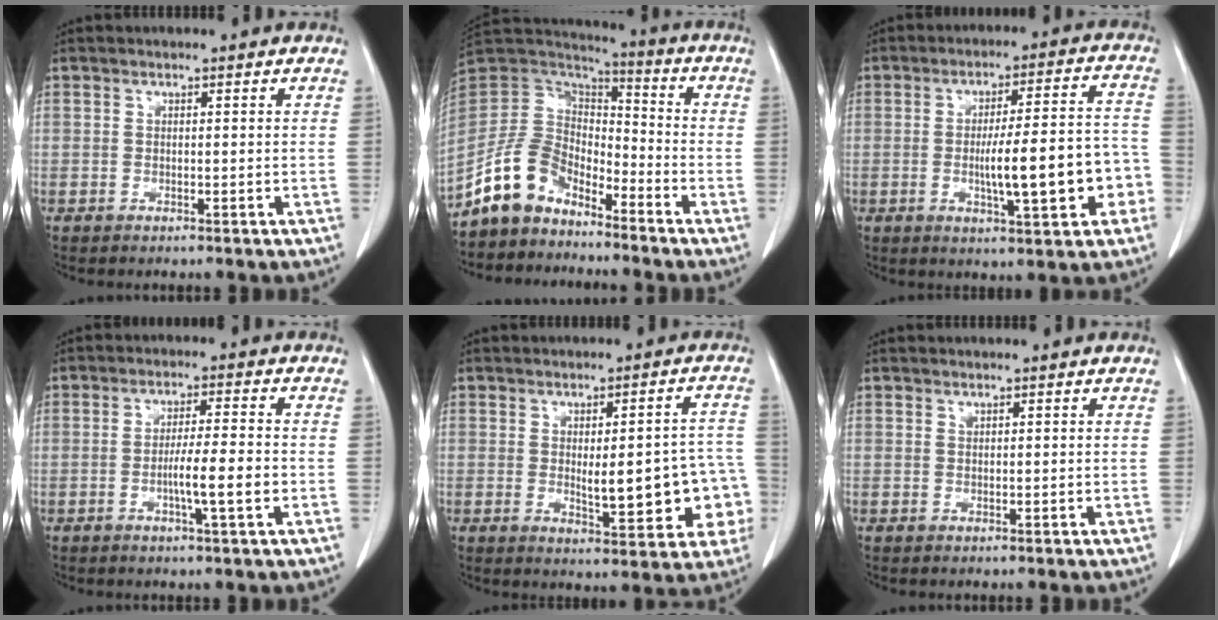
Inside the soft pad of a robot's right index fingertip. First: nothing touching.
{"total": 11.6, "force": [-8.3, 7.0, 3.9], "torque": [-0.092, 0.036, -0.167]}
{"total": 13.6, "force": [-3.1, 2.7, 13.0], "torque": [-0.190, 0.025, -0.037]}
{"total": 6.5, "force": [-1.8, 0.2, 6.2], "torque": [-0.106, -0.001, -0.029]}
{"total": 13.6, "force": [-2.0, 4.6, 12.7], "torque": [-0.139, 0.024, -0.011]}
{"total": 0.6, "force": [0.4, 0.4, 0.2], "torque": [-0.003, 0.002, 0.009]}